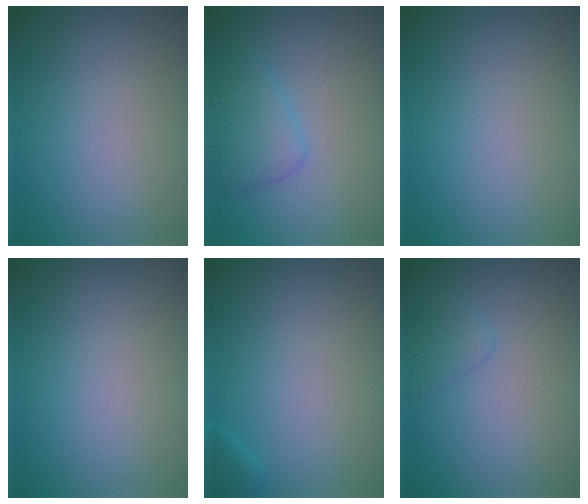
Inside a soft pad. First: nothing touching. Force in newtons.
{"total": 2.8, "press": 2.8, "slide": 0.3}
{"total": 0.0}
{"total": 0.0}
{"total": 1.1, "press": 1.1, "slide": 0.1}
{"total": 1.2, "press": 1.2, "slide": 0.0}